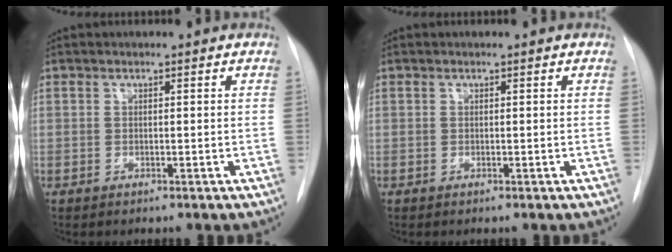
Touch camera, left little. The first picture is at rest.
{"total": 0.0}